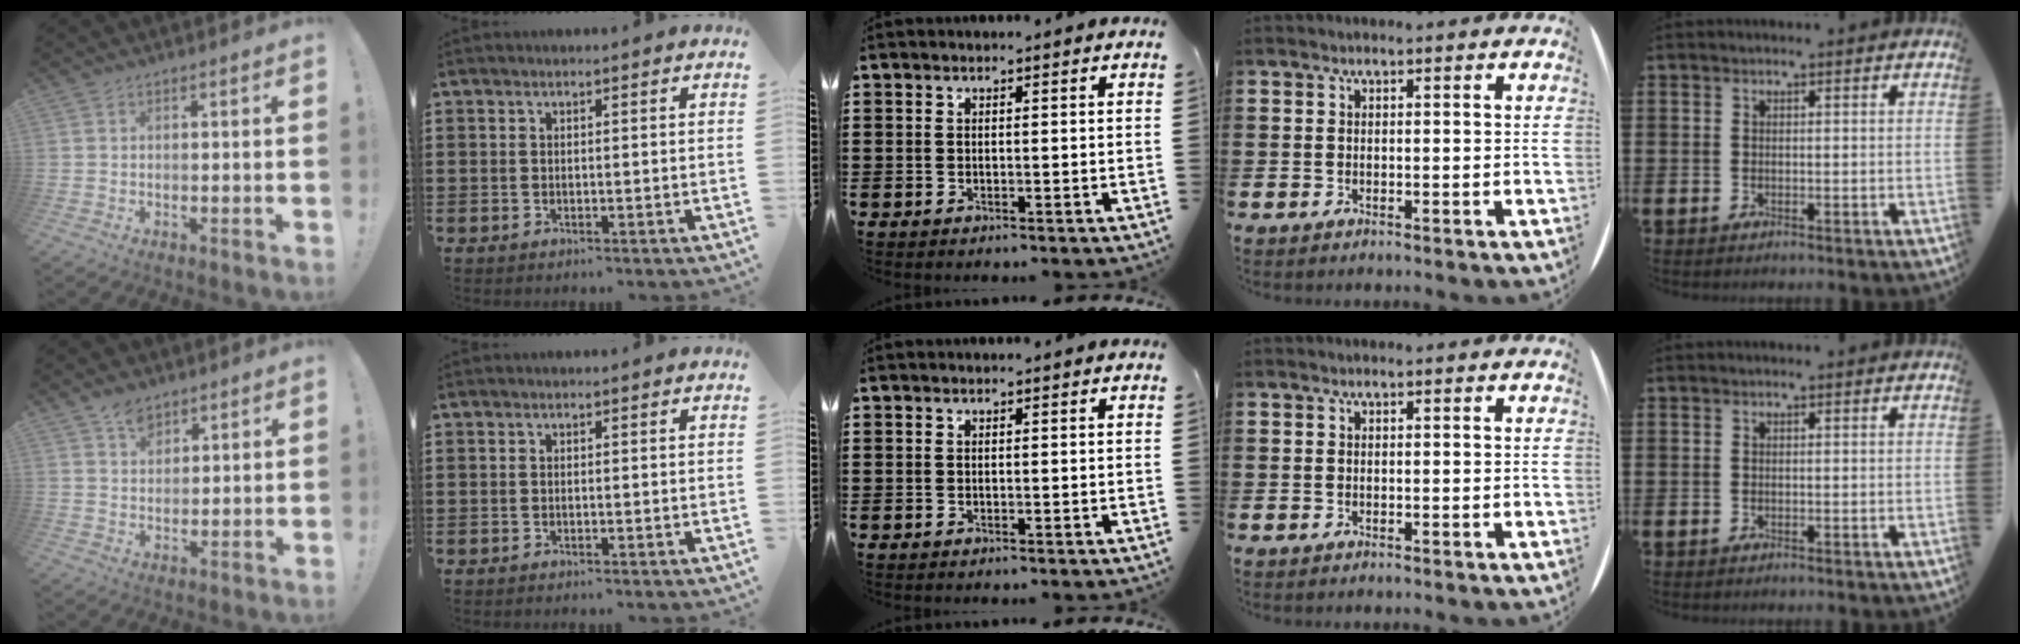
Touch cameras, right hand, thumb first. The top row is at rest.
{"thumb": {"total": 5.7, "force": [4.1, 3.4, 2.0], "torque": [-0.019, -0.016, 0.073]}}